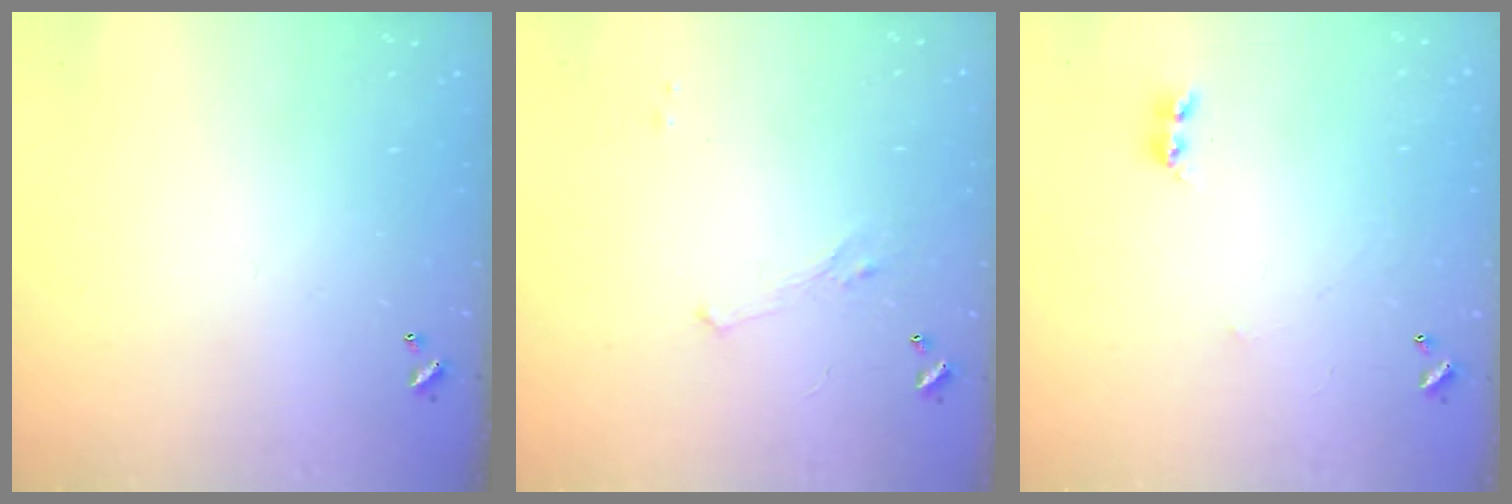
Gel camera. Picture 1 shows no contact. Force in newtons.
{"total": 1.4, "press": 1.3, "slide": 0.6}
{"total": 1.6, "press": 1.6, "slide": 0.4}